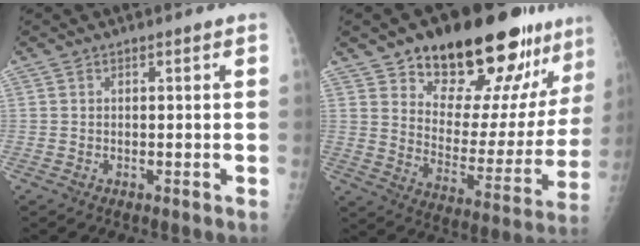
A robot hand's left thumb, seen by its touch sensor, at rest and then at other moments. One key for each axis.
{"total": 24.7, "fx": 17.9, "fy": 9.6, "fz": 14.0, "tx": -0.152, "ty": -0.099, "tz": 0.261}